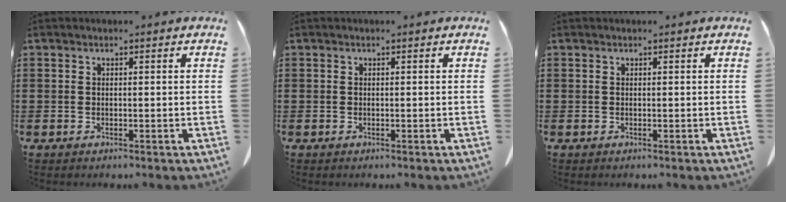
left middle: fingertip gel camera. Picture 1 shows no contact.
{"total": 0.0}
{"total": 0.0}